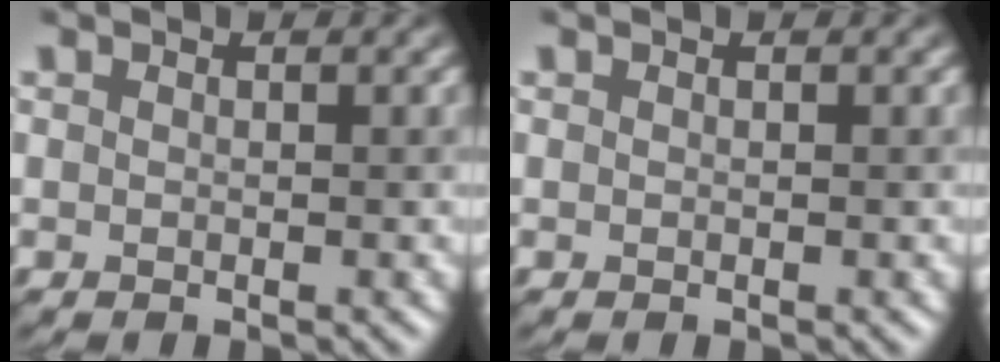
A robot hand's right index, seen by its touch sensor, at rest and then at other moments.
{"total": 0.0}